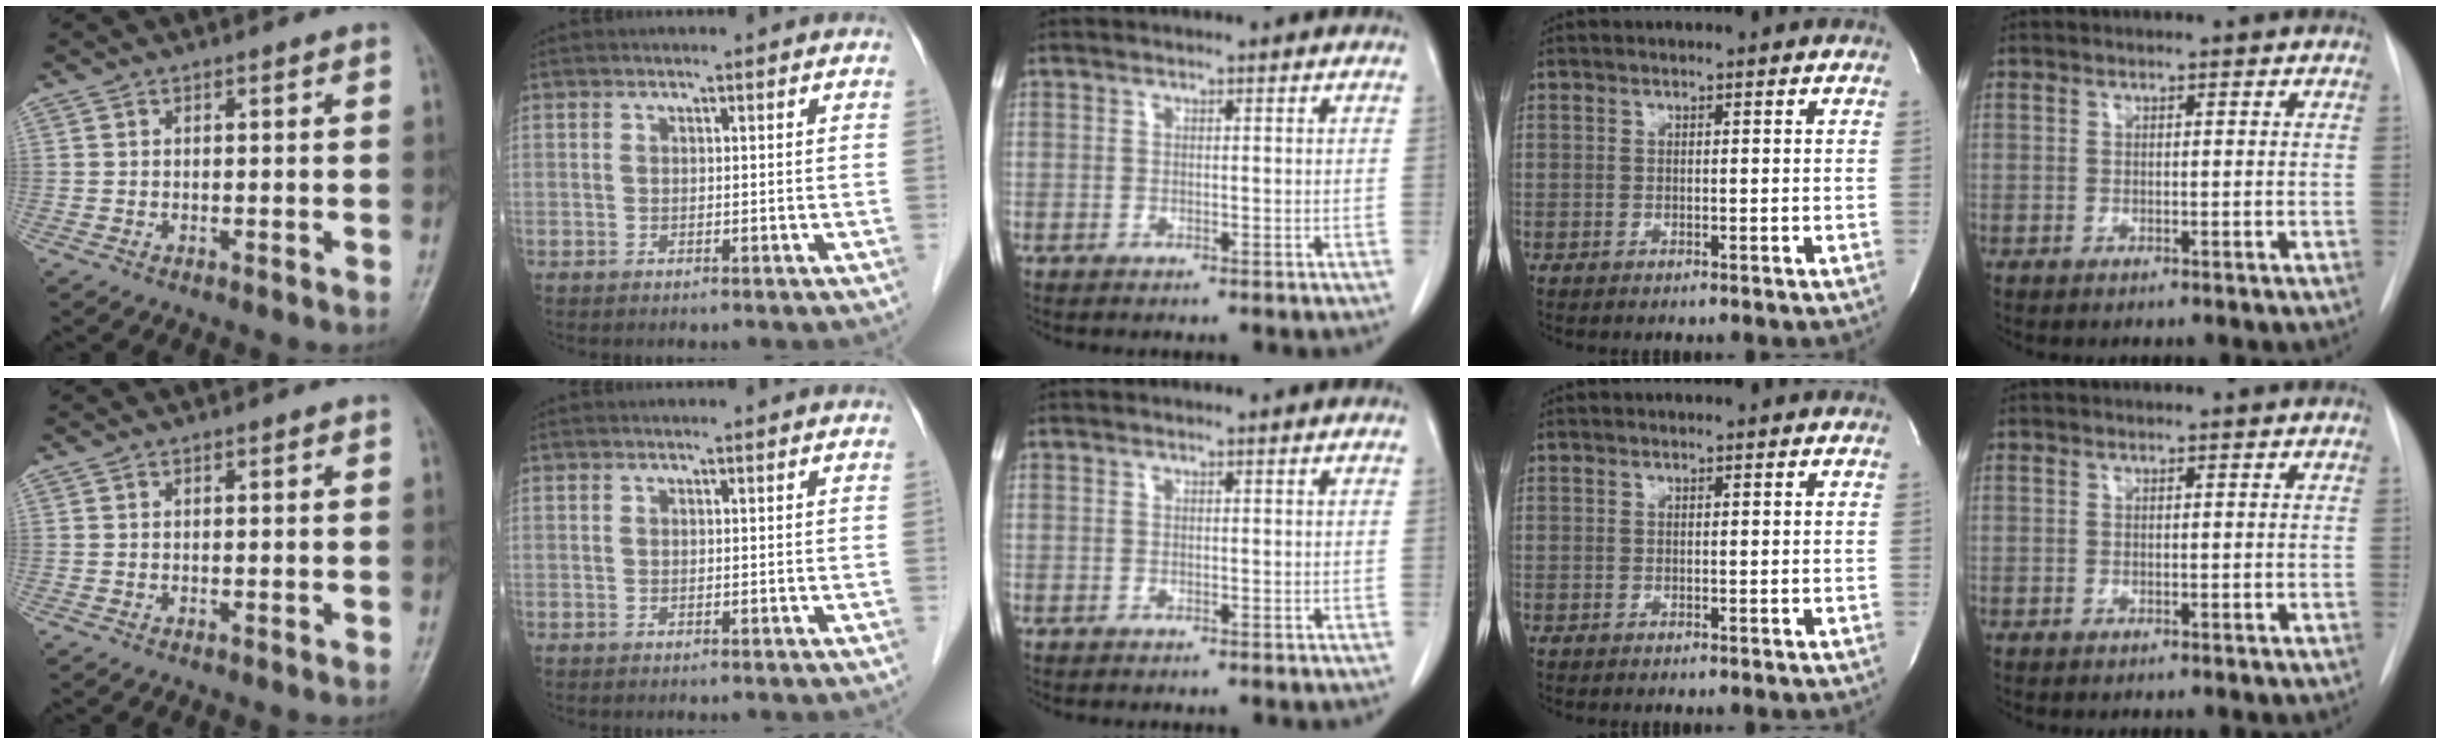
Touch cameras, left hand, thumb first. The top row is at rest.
{}